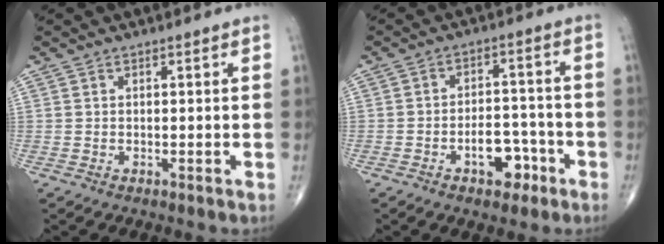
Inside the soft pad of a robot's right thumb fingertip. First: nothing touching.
{"total": 7.3, "force": [-3.6, 4.2, 4.8], "torque": [-0.047, 0.036, -0.053]}